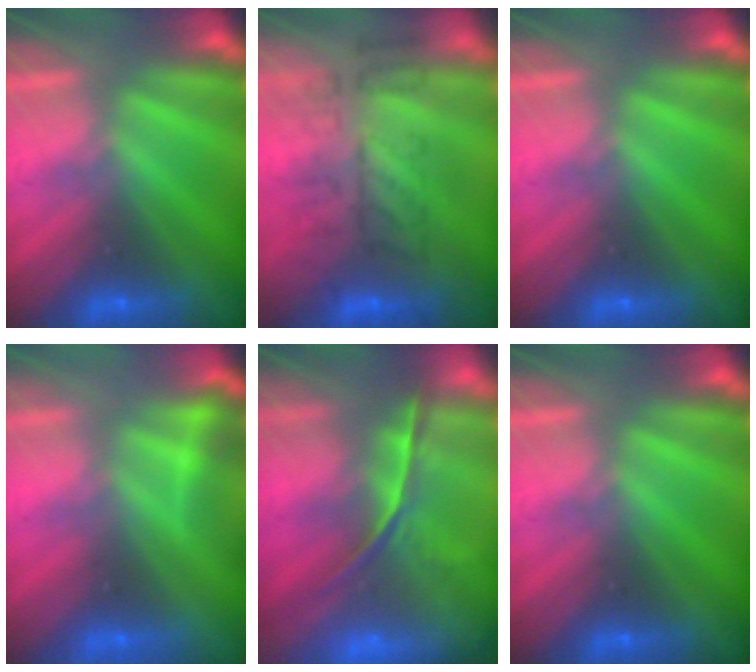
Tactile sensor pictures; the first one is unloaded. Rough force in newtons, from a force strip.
{"total": 10.2}
{"total": 0.0}
{"total": 2.7}
{"total": 5.5}
{"total": 0.0}